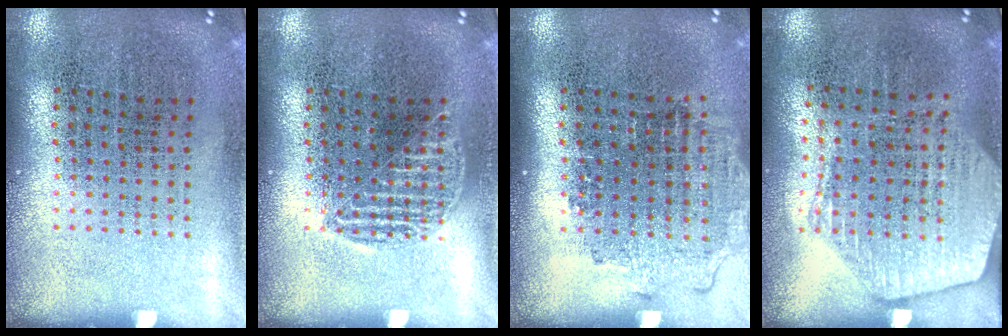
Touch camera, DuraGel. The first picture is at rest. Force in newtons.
{"total": 1.2, "press": 1.2, "slide": 0.2}
{"total": 1.2, "press": 1.1, "slide": 0.5}
{"total": 1.7, "press": 1.5, "slide": 0.8}